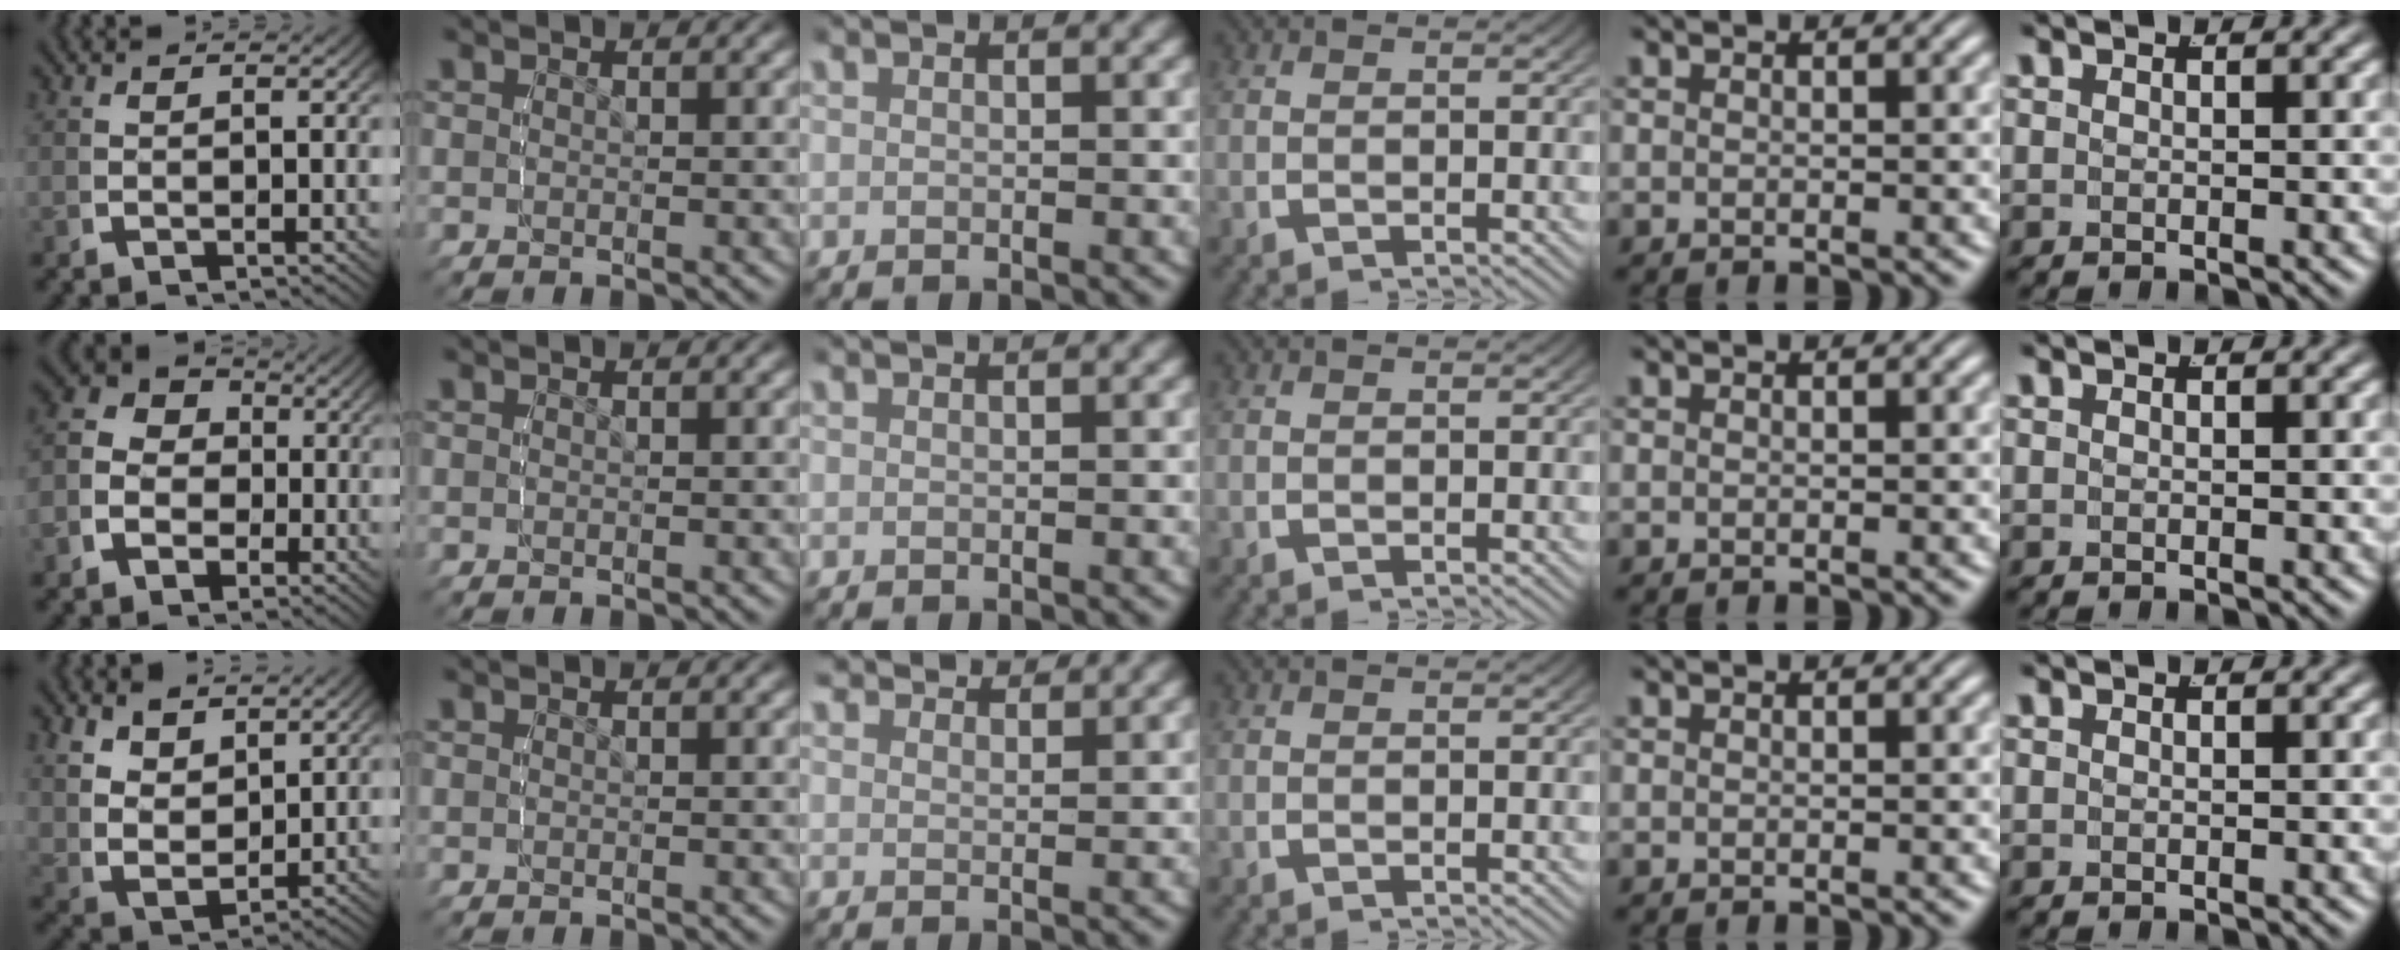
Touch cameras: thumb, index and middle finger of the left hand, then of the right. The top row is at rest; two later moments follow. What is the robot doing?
{"motion": "lift_and_place", "object": "air blower"}